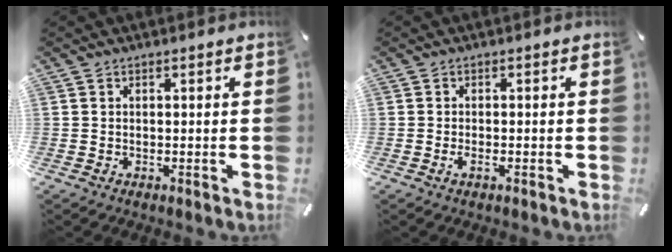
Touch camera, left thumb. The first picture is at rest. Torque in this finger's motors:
{"motor_torque": [0.09, 0.15, -0.02, -0.02, 0.04]}